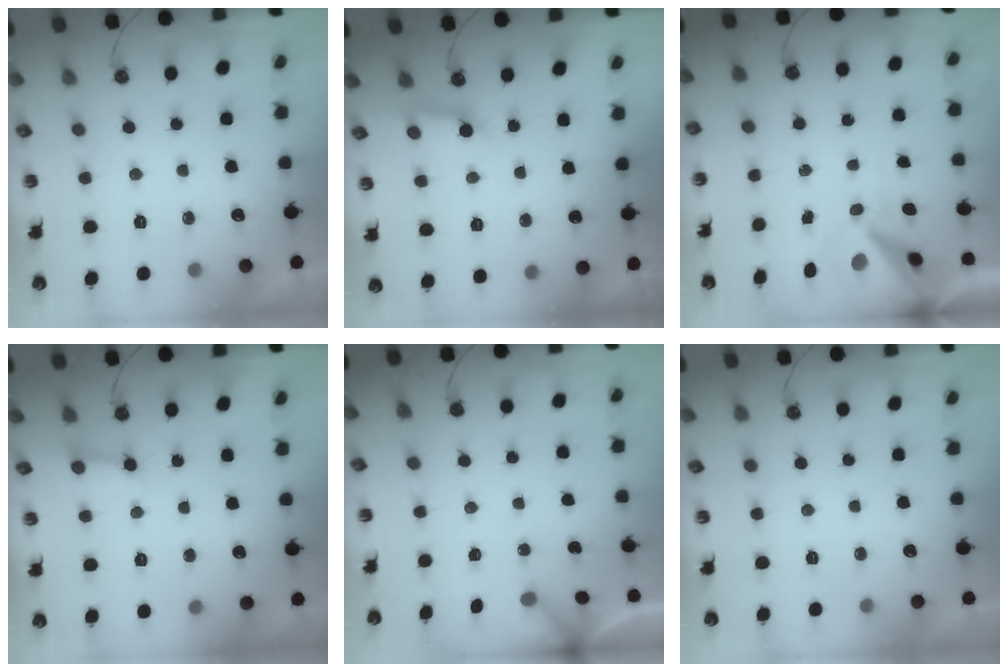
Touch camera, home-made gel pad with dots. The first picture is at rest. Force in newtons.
{"total": 4.4, "press": 4.3, "slide": 0.4}
{"total": 12.4, "press": 12.3, "slide": 1.4}
{"total": 3.0, "press": 3.0, "slide": 0.1}
{"total": 2.8, "press": 2.8, "slide": 0.3}
{"total": 0.0}